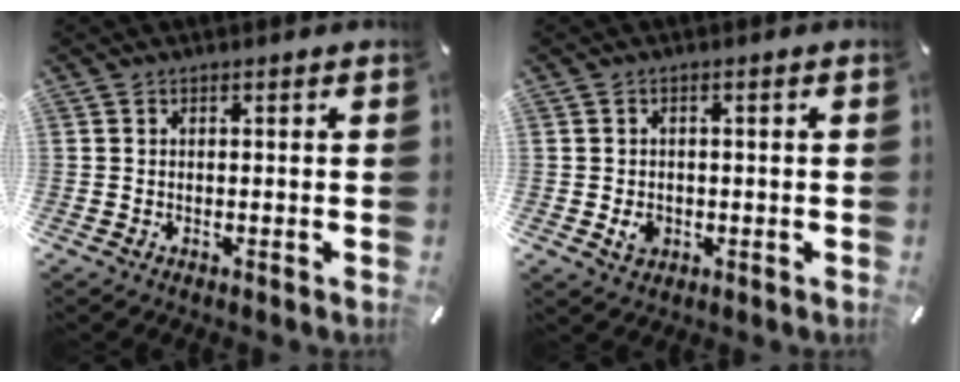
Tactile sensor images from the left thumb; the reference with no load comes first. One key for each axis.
{"total": 3.0, "fx": -0.6, "fy": 2.5, "fz": 1.7, "tx": -0.022, "ty": 0.001, "tz": -0.011}